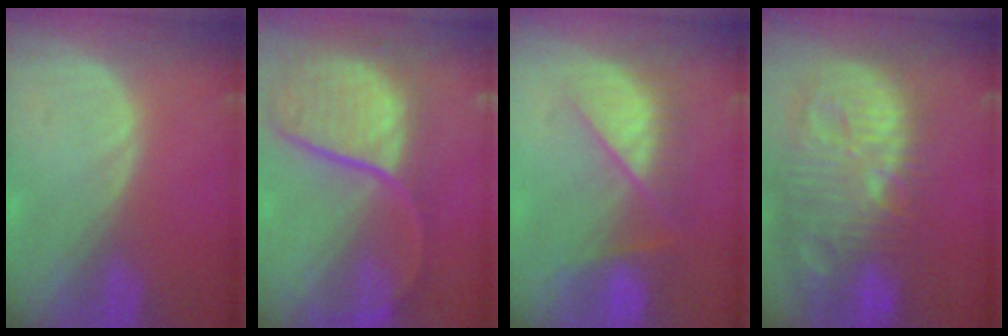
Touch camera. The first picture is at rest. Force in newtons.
{"total": 12.1, "press": 9.8, "slide": 7.0}
{"total": 7.2, "press": 7.2, "slide": 0.5}
{"total": 14.4, "press": 12.5, "slide": 7.2}